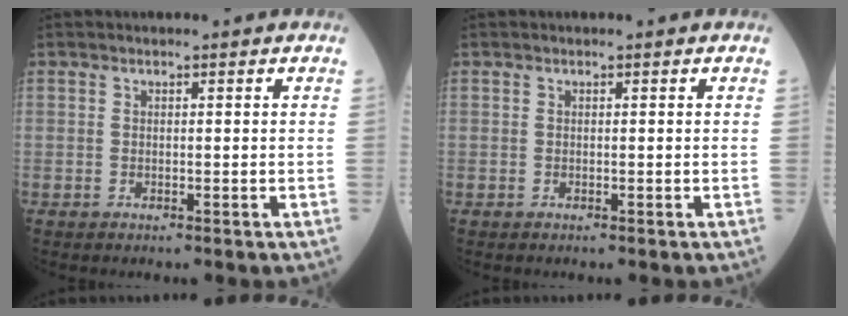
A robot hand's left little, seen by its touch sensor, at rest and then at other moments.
{"total": 0.0}